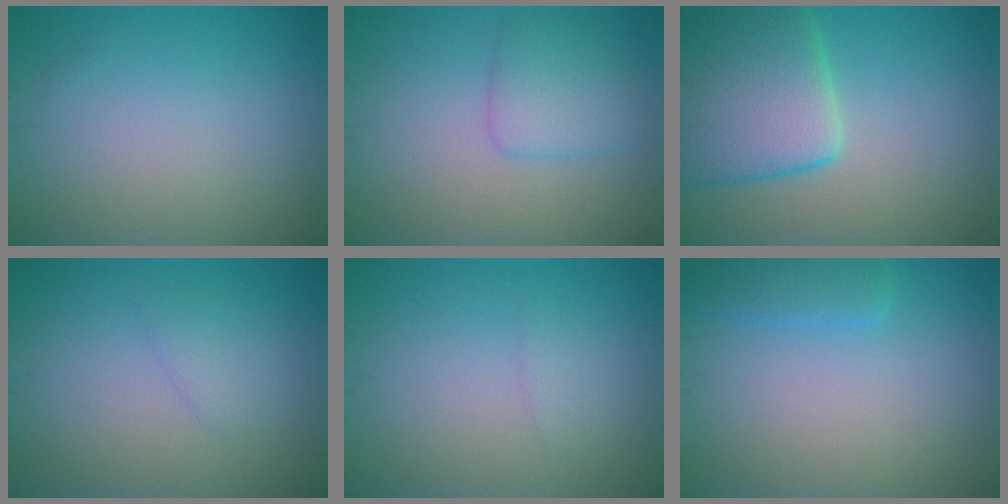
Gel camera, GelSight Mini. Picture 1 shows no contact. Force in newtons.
{"total": 2.8, "press": 2.8, "slide": 0.2}
{"total": 8.7, "press": 8.6, "slide": 0.8}
{"total": 1.3, "press": 1.3, "slide": 0.1}
{"total": 0.8, "press": 0.8, "slide": 0.1}
{"total": 2.0, "press": 1.9, "slide": 0.3}